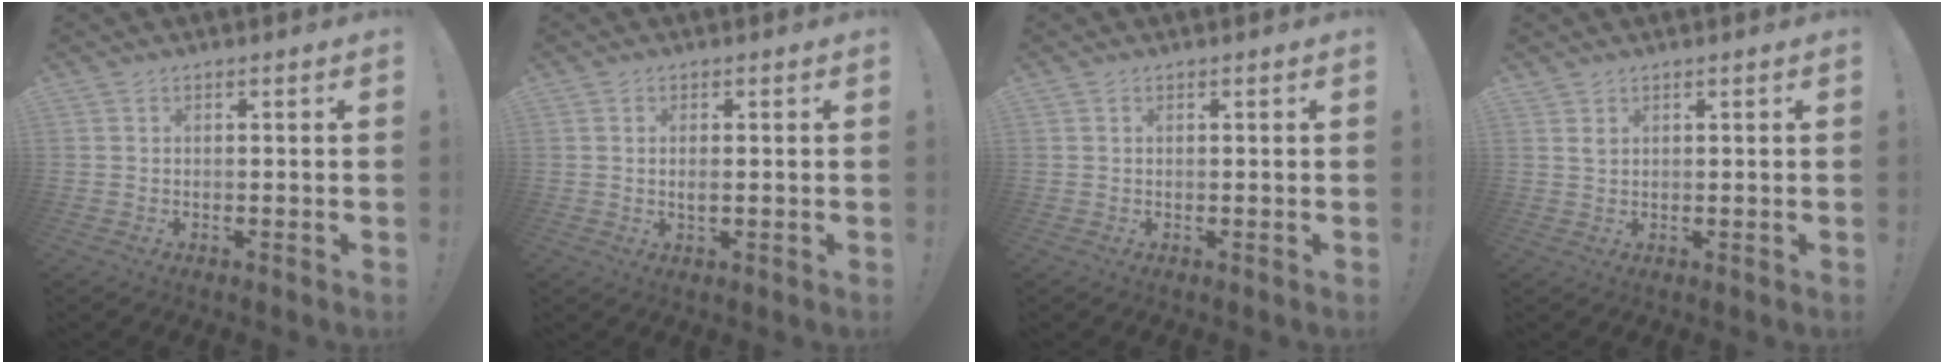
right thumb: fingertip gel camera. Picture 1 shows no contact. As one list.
[{"total": 2.1, "force": [0.0, 1.0, 1.9], "torque": [-0.021, -0.002, -0.003]}, {"total": 0.0}, {"total": 1.4, "force": [1.1, 0.5, 0.7], "torque": [-0.008, -0.007, 0.019]}]